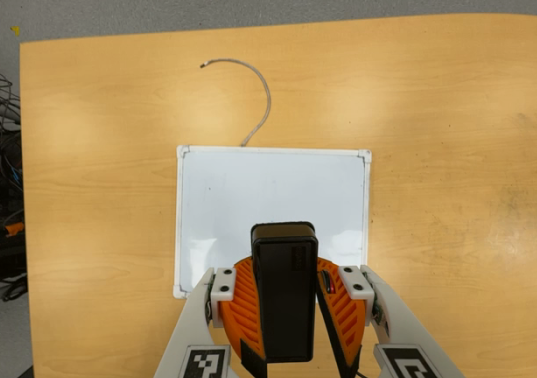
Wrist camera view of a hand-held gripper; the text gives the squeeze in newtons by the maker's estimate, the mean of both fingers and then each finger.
{"total": 9.9, "left": 9.9, "right": 9.9}